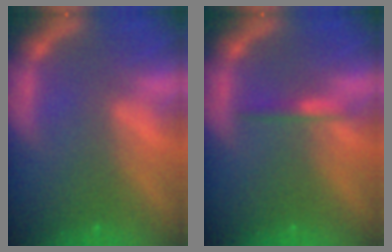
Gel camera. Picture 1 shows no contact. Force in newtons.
{"total": 1.4}